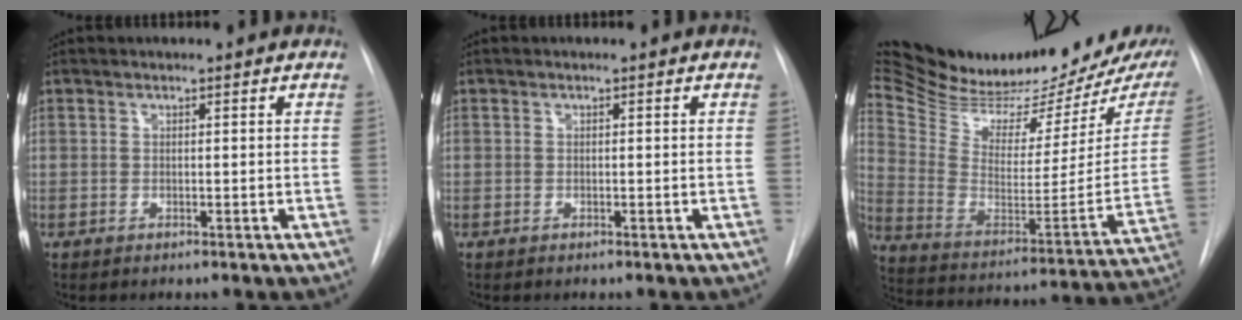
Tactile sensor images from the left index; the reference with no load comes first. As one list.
[{"total": 0.0}, {"total": 28.7, "force": [23.8, 6.6, 14.8], "torque": [-0.248, -0.051, 0.351]}]